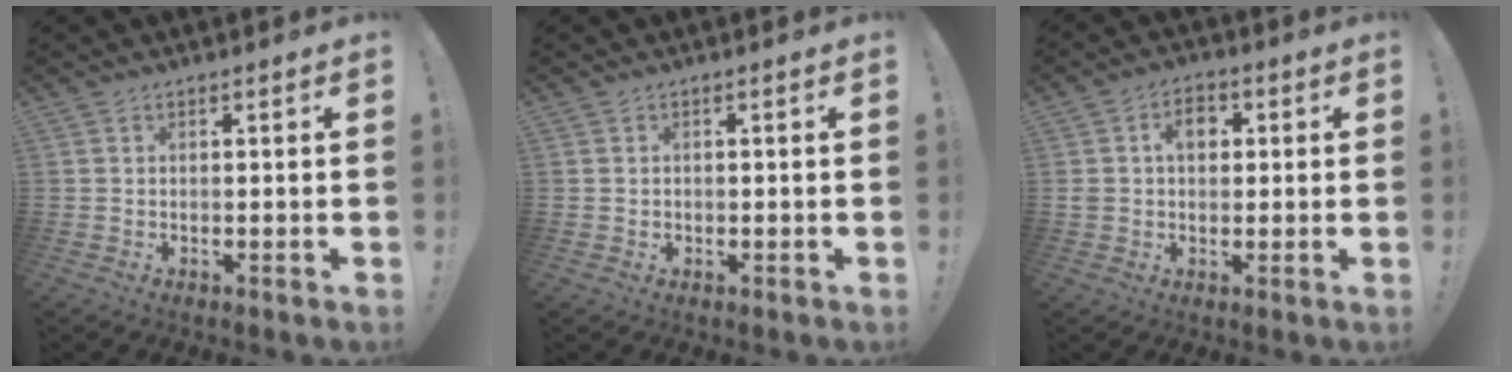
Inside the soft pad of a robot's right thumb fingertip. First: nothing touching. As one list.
[{"total": 0.6, "force": [-0.1, 0.6, 0.0], "torque": [-0.006, 0.005, 0.000]}, {"total": 7.1, "force": [1.6, 5.3, 4.4], "torque": [-0.068, 0.009, 0.026]}]